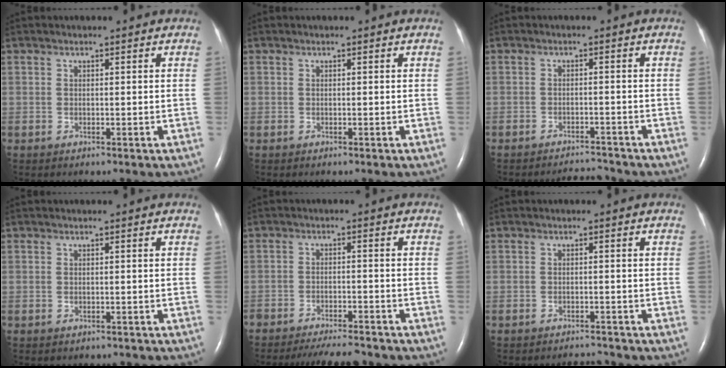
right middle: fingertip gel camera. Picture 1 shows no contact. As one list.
[{"total": 0.0}, {"total": 3.2, "force": [-3.1, -0.2, -0.2], "torque": [-0.001, -0.010, -0.048]}, {"total": 1.9, "force": [-1.7, 0.8, 0.4], "torque": [-0.012, -0.002, -0.019]}, {"total": 9.6, "force": [-8.9, 1.4, 3.5], "torque": [-0.048, -0.012, -0.127]}, {"total": 2.1, "force": [-2.1, 0.0, 0.0], "torque": [-0.002, -0.010, -0.028]}]